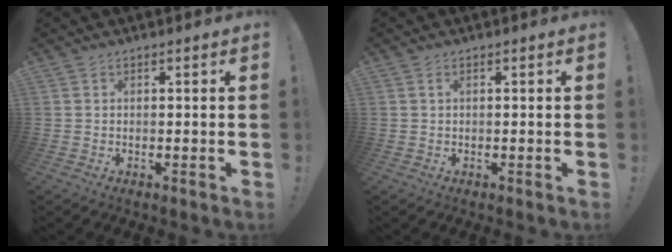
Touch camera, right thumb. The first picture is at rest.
{"total": 0.7, "force": [0.2, 0.1, 0.7], "torque": [-0.019, 0.004, 0.005]}